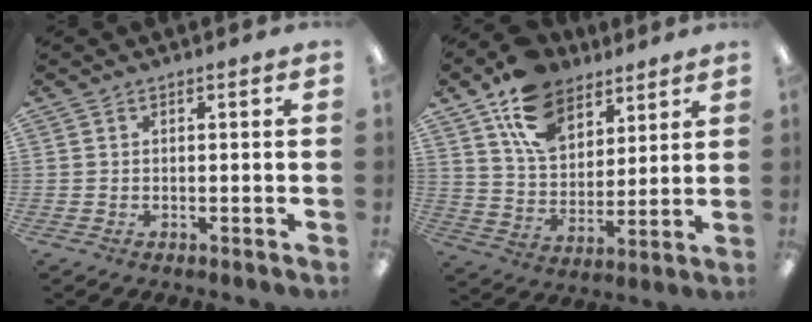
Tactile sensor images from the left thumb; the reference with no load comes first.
{"total": 14.6, "force": [9.5, 9.3, 6.1], "torque": [-0.116, -0.042, 0.181]}